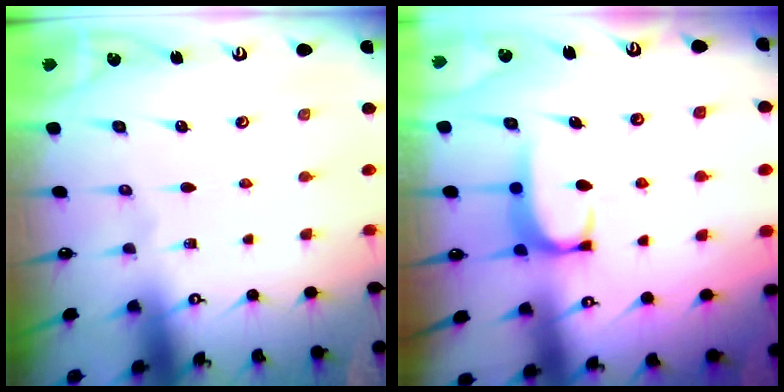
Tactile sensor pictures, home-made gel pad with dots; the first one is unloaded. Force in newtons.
{"total": 1.8, "press": 1.7, "slide": 0.5}